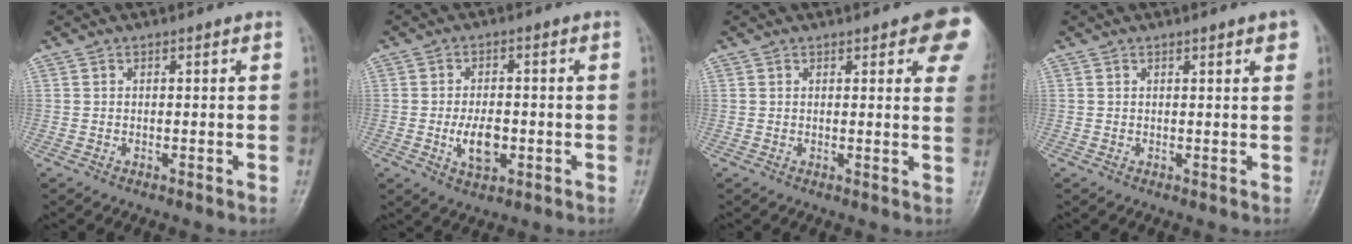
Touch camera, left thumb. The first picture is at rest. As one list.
[{"total": 6.4, "force": [-1.4, 3.6, 5.1], "torque": [-0.082, 0.003, -0.021]}, {"total": 9.9, "force": [4.6, 3.1, 8.2], "torque": [-0.064, -0.010, 0.045]}, {"total": 2.9, "force": [1.5, 0.5, 2.4], "torque": [-0.025, -0.003, 0.016]}]